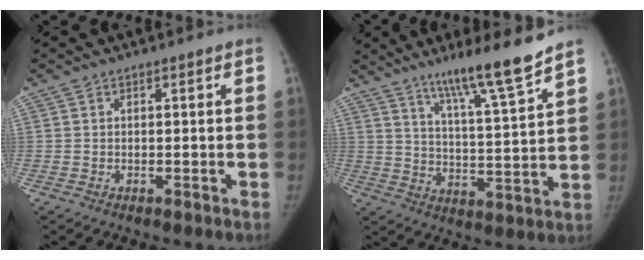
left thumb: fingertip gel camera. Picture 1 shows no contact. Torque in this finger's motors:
{"motor_torque": [0.30, -0.06, 0.88, -0.67, 0.06]}